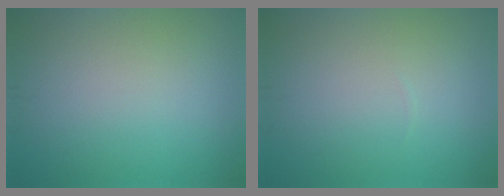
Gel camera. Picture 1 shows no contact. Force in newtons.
{"total": 0.0}